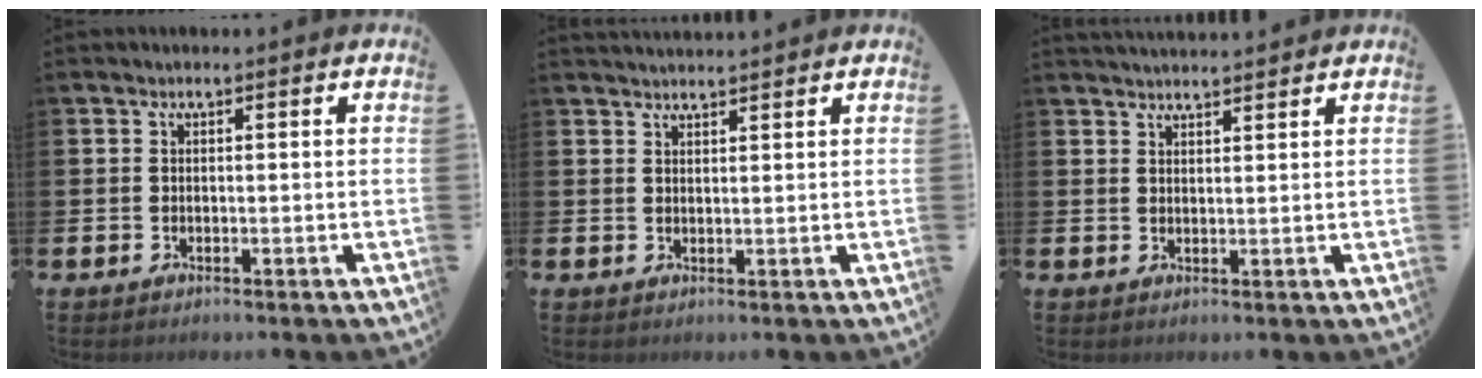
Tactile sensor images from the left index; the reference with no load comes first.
{"total": 2.2, "force": [2.2, 0.2, 0.1], "torque": [0.002, -0.010, 0.038]}
{"total": 2.4, "force": [2.4, 0.1, 0.1], "torque": [-0.007, -0.010, 0.045]}